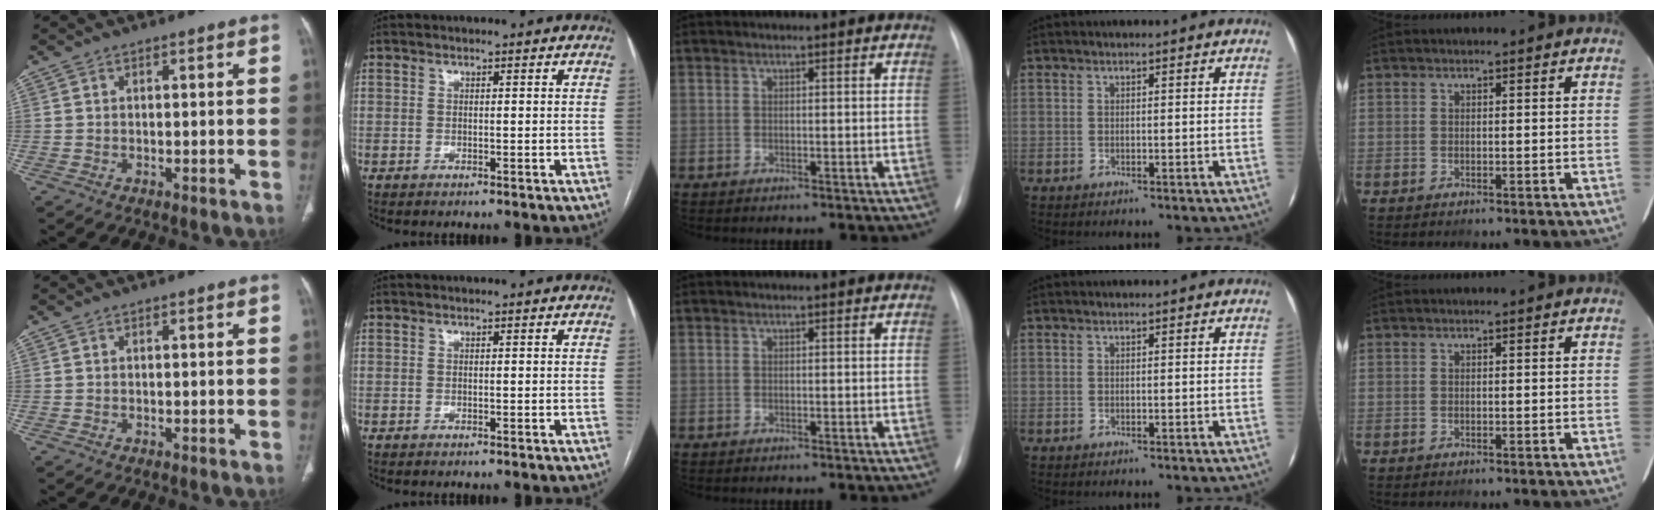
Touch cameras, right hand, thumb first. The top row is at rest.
{}